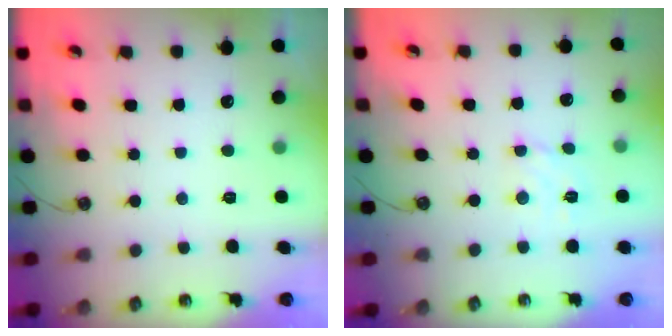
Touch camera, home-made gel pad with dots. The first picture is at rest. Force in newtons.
{"total": 6.4, "press": 6.4, "slide": 0.6}